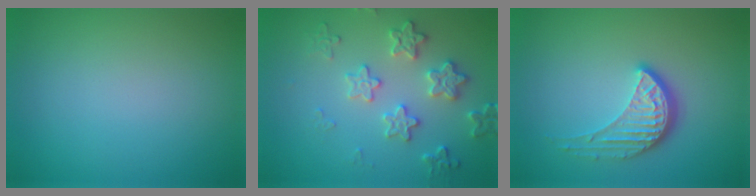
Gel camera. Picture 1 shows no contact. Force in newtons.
{"total": 3.7, "press": 3.5, "slide": 1.4}
{"total": 3.9, "press": 3.0, "slide": 2.5}